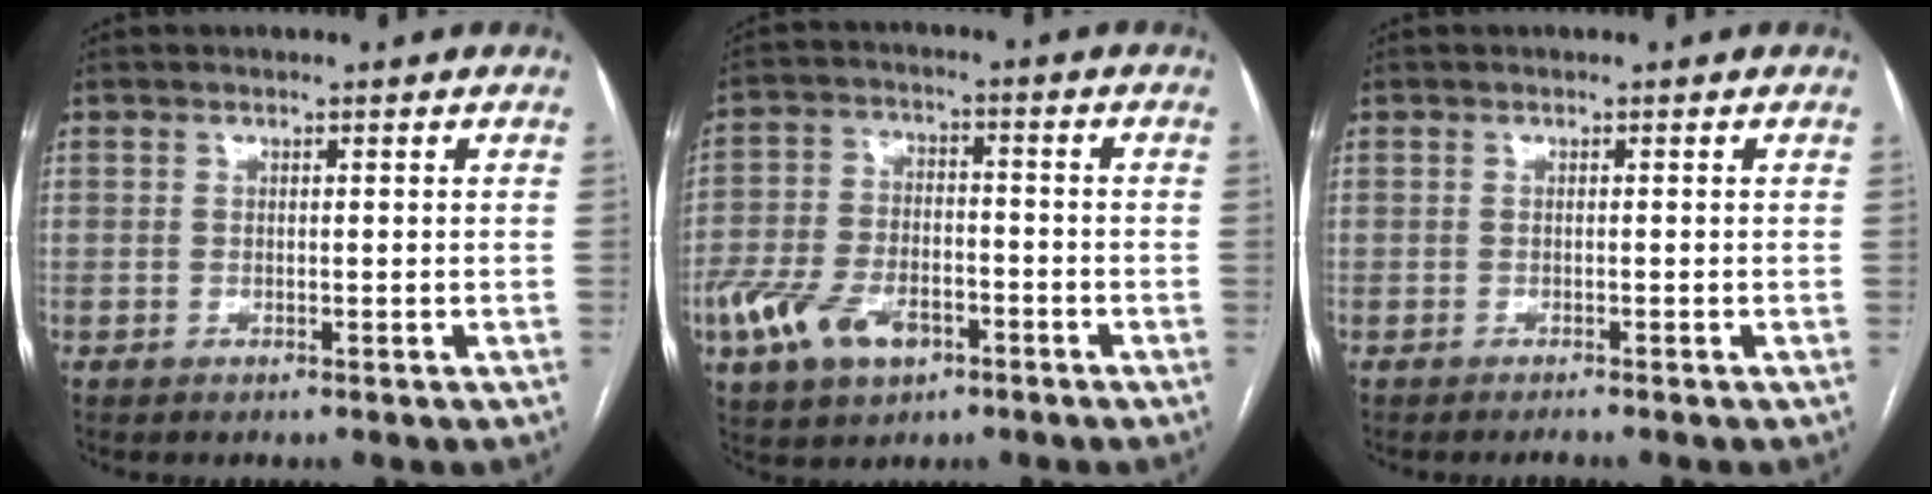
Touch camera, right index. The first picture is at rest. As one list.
[{"total": 11.5, "force": [-5.5, 6.6, 7.7], "torque": [-0.159, 0.006, -0.095]}, {"total": 1.7, "force": [-1.5, -0.4, 0.7], "torque": [-0.004, 0.001, -0.021]}]